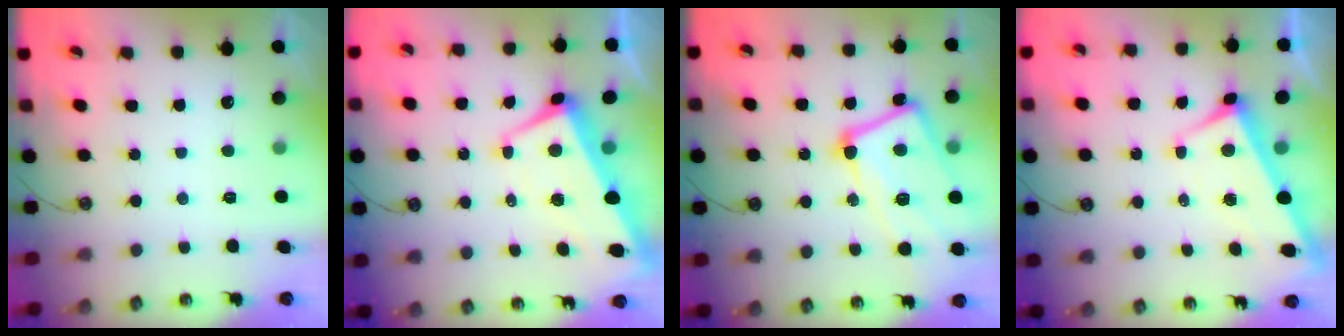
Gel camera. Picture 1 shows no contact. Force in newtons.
{"total": 1.7, "press": 1.1, "slide": 1.3}
{"total": 15.9, "press": 15.8, "slide": 2.1}
{"total": 2.9, "press": 2.8, "slide": 0.9}